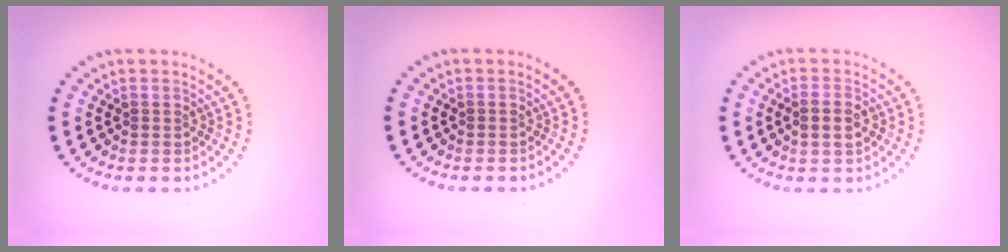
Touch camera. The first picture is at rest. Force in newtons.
{"total": 0.0}
{"total": 2.4, "press": 2.3, "slide": 0.6}